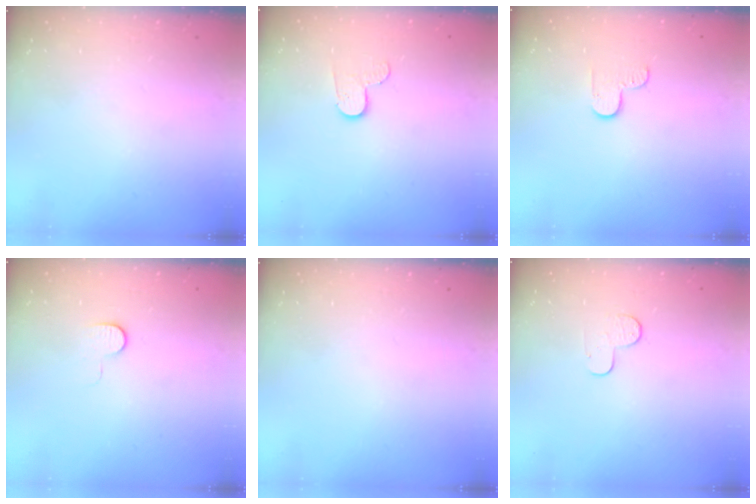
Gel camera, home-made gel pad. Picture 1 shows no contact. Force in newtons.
{"total": 6.4, "press": 6.3, "slide": 0.6}
{"total": 4.6, "press": 4.5, "slide": 0.5}
{"total": 4.3, "press": 4.3, "slide": 0.3}
{"total": 0.0}
{"total": 4.8, "press": 4.7, "slide": 0.5}